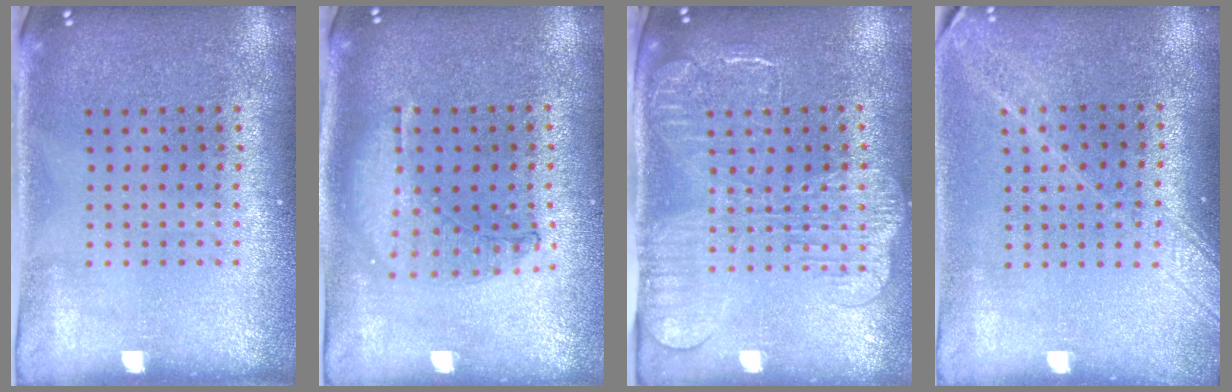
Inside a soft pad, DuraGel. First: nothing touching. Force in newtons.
{"total": 0.9, "press": 0.9, "slide": 0.3}
{"total": 2.3, "press": 2.0, "slide": 1.3}
{"total": 1.8, "press": 1.5, "slide": 1.0}